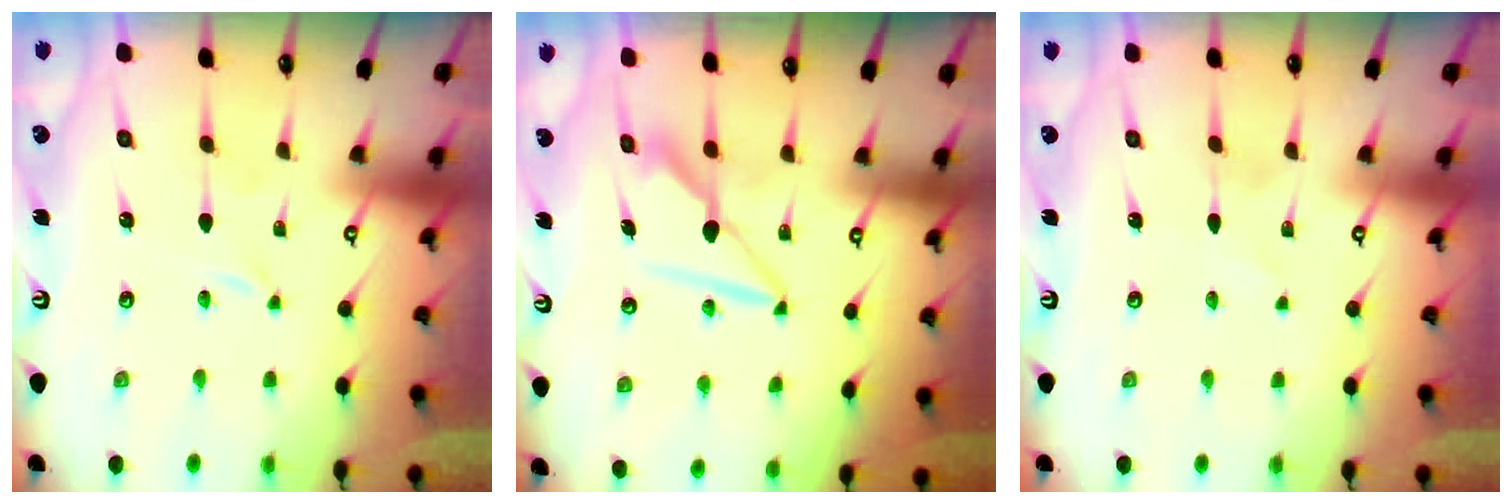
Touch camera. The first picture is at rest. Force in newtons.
{"total": 9.3, "press": 9.3, "slide": 0.5}
{"total": 1.2, "press": 1.1, "slide": 0.1}